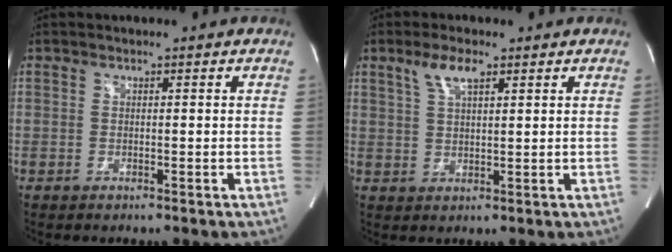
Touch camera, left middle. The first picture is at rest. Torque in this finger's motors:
{"motor_torque": [0.22, 0.00, 0.02, 0.02]}